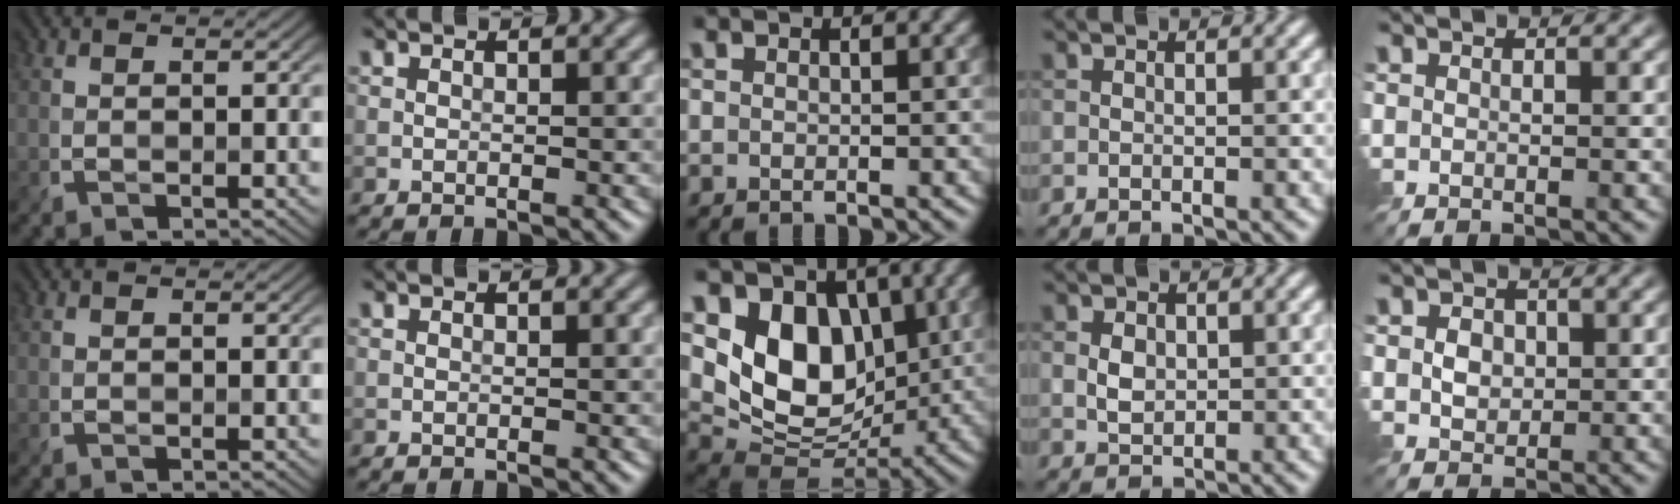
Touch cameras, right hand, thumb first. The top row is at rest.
{"middle": {"total": 8.7, "force": [2.1, 6.4, 5.4], "torque": [-0.094, -0.021, 0.035]}, "ring": {"total": 1.7, "force": [0.3, 1.3, 1.1], "torque": [-0.023, 0.000, 0.006]}, "little": {"total": 1.9, "force": [0.1, 1.6, 1.1], "torque": [-0.027, -0.001, -0.004]}}